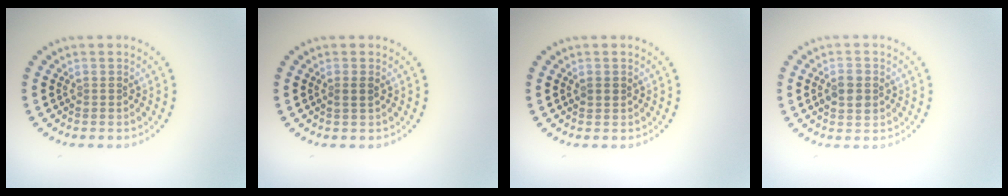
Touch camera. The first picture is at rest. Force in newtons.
{"total": 0.9, "press": 0.7, "slide": 0.6}
{"total": 0.9, "press": 0.8, "slide": 0.3}
{"total": 2.5, "press": 2.5, "slide": 0.2}